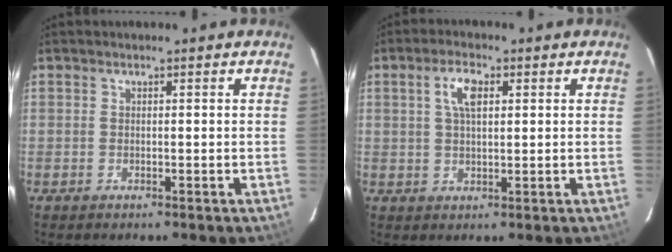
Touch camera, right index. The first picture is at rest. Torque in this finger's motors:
{"motor_torque": [0.57, 0.09, 0.37, 0.09]}